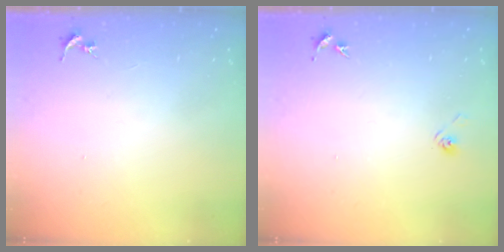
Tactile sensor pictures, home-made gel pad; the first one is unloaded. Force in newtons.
{"total": 2.9, "press": 2.5, "slide": 1.5}